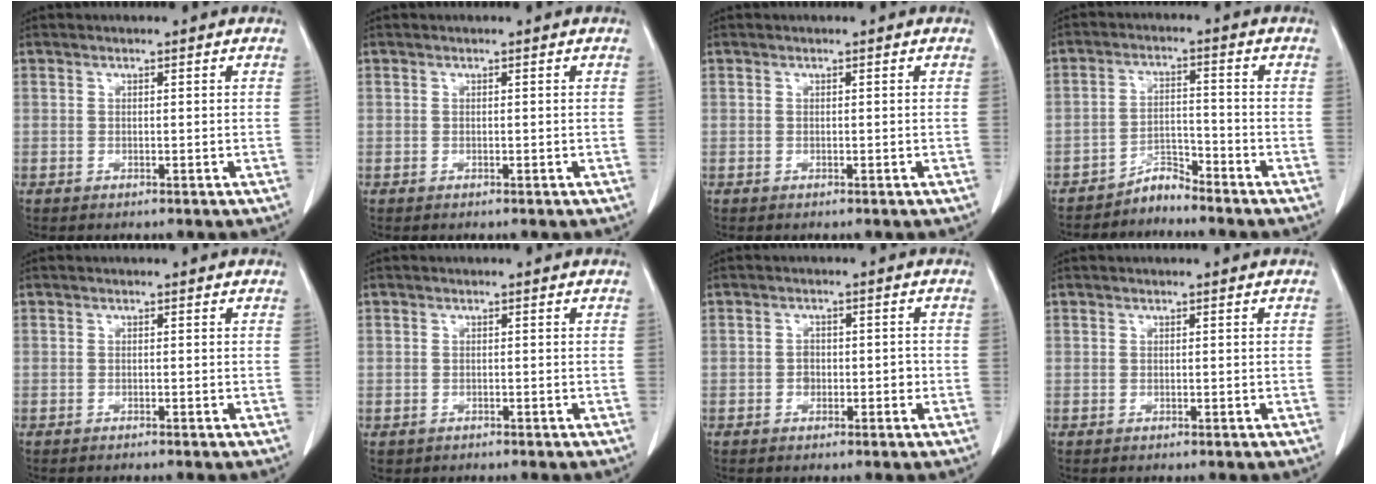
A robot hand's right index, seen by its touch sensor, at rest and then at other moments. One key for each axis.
{"total": 0.0}
{"total": 0.0}
{"total": 3.3, "fx": -3.2, "fy": 0.7, "fz": -0.1, "tx": 0.012, "ty": -0.001, "tz": -0.057}
{"total": 0.8, "fx": -0.7, "fy": -0.1, "fz": 0.4, "tx": -0.003, "ty": 0.001, "tz": -0.013}
{"total": 1.0, "fx": -0.6, "fy": 0.9, "fz": -0.1, "tx": -0.009, "ty": 0.004, "tz": -0.009}
{"total": 2.1, "fx": -0.6, "fy": 1.6, "fz": 1.3, "tx": -0.012, "ty": 0.008, "tz": -0.006}
{"total": 0.0}